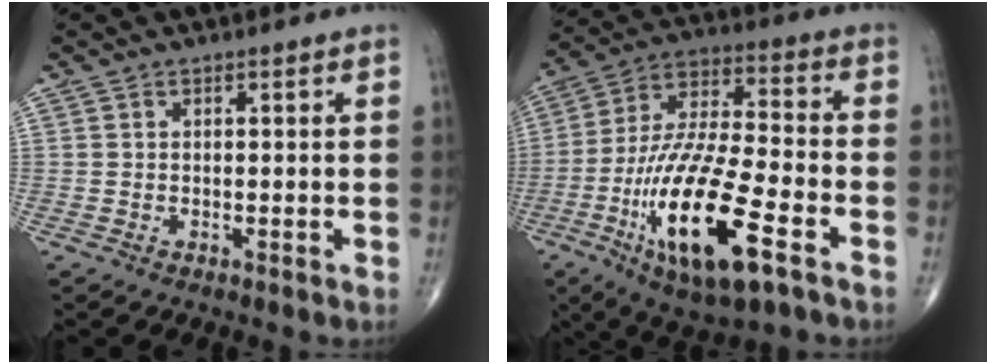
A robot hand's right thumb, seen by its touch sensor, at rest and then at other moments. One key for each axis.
{"total": 22.3, "fx": -8.9, "fy": 6.9, "fz": 19.2, "tx": -0.388, "ty": 0.022, "tz": -0.154}